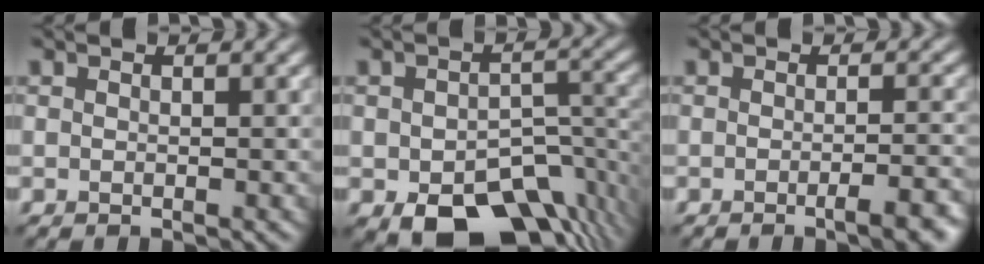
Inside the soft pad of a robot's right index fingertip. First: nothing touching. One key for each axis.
{"total": 10.8, "fx": -5.5, "fy": 6.2, "fz": 6.9, "tx": -0.098, "ty": -0.037, "tz": -0.065}
{"total": 4.2, "fx": -2.0, "fy": 1.2, "fz": 3.5, "tx": -0.032, "ty": 0.003, "tz": -0.025}